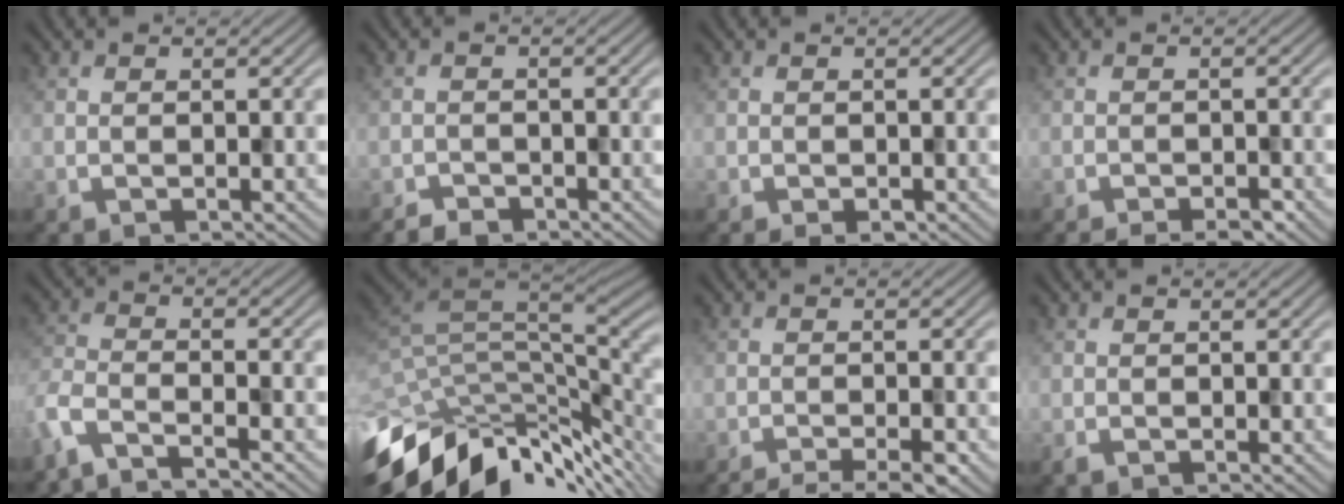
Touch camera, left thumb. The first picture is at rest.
{"total": 1.6, "force": [-1.4, 0.6, 0.4], "torque": [-0.004, -0.001, -0.029]}
{"total": 1.3, "force": [-0.8, 0.7, 0.8], "torque": [-0.017, -0.007, -0.013]}
{"total": 3.1, "force": [-2.4, 0.8, 1.8], "torque": [-0.023, 0.000, -0.035]}
{"total": 5.4, "force": [-4.7, 0.7, 2.5], "torque": [-0.060, -0.011, -0.097]}
{"total": 13.0, "force": [-5.0, 6.5, 10.1], "torque": [-0.188, -0.017, -0.086]}
{"total": 5.4, "force": [-4.5, 0.9, 3.0], "torque": [-0.043, -0.004, -0.067]}
{"total": 0.7, "force": [-0.4, 0.6, 0.3], "torque": [-0.006, -0.005, -0.008]}